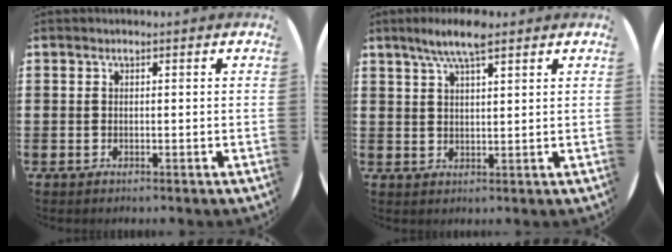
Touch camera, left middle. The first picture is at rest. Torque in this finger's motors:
{"motor_torque": [1.11, -1.03, 0.18, 0.12]}